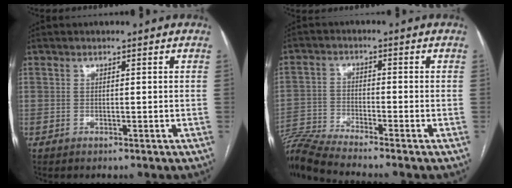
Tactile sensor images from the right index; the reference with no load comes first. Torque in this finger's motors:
{"motor_torque": [-0.88, -1.25, -0.27, 0.02]}